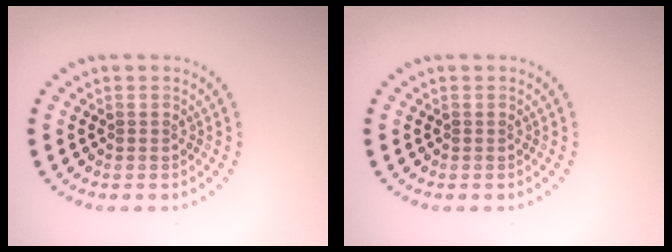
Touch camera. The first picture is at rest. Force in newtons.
{"total": 0.0}